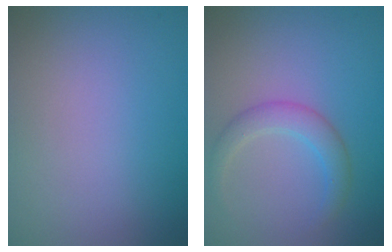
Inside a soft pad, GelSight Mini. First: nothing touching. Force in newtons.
{"total": 2.6, "press": 2.6, "slide": 0.2}